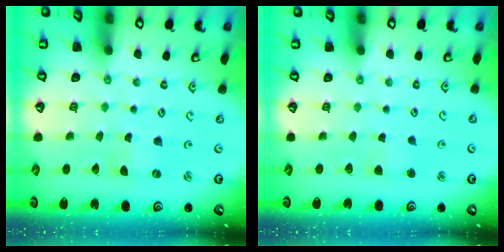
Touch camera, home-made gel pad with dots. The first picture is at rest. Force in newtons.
{"total": 2.7, "press": 2.6, "slide": 0.4}